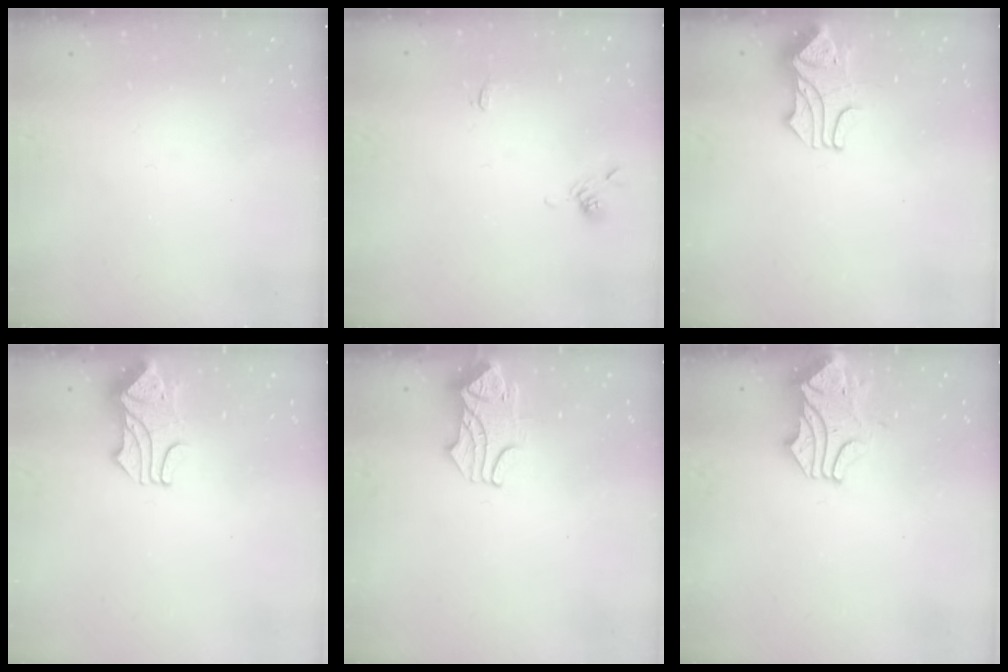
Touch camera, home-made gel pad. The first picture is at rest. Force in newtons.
{"total": 1.1, "press": 1.0, "slide": 0.4}
{"total": 1.7, "press": 1.3, "slide": 1.1}
{"total": 1.6, "press": 1.2, "slide": 1.0}
{"total": 1.2, "press": 0.0, "slide": 1.2}
{"total": 1.0, "press": 0.6, "slide": 0.8}